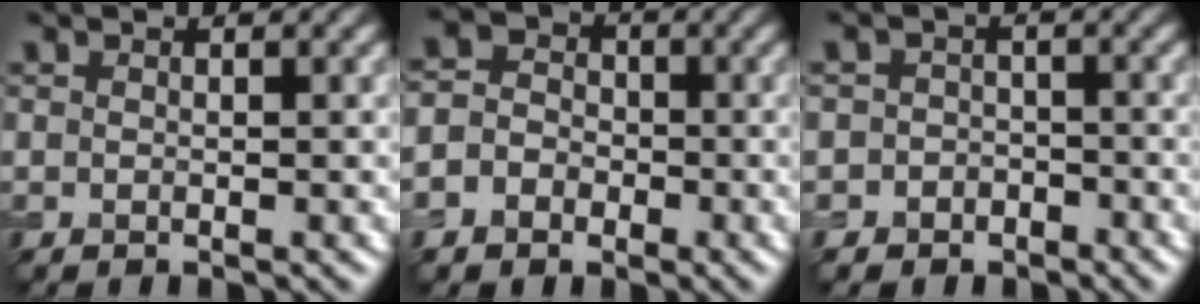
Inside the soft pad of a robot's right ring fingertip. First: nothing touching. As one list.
[{"total": 5.2, "force": [-2.0, 4.6, 1.3], "torque": [-0.008, 0.001, -0.058]}, {"total": 3.1, "force": [-1.6, 2.7, 0.0], "torque": [0.041, 0.005, -0.038]}]